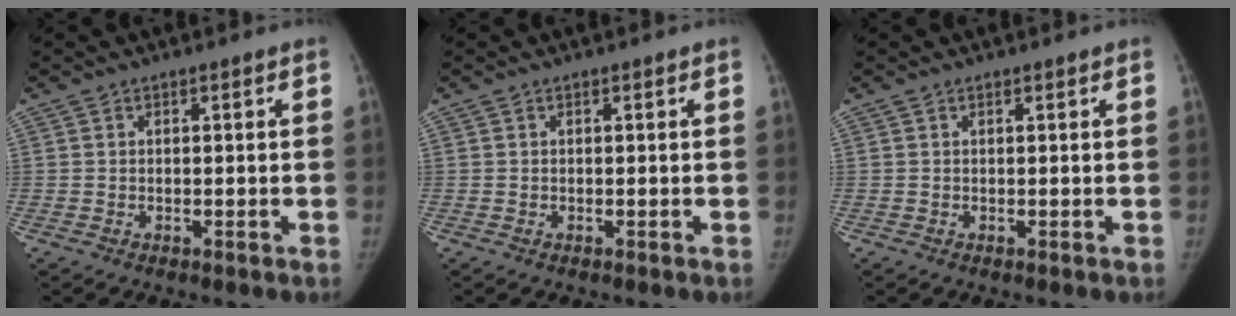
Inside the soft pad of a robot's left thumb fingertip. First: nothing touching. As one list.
[{"total": 0.0}, {"total": 0.0}]